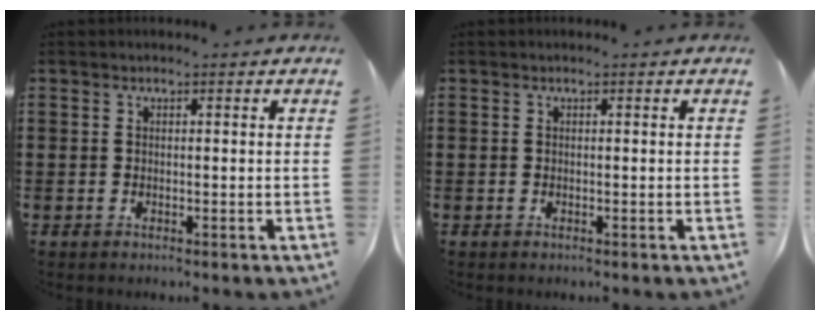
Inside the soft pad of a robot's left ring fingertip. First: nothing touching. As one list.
[{"total": 0.0}]